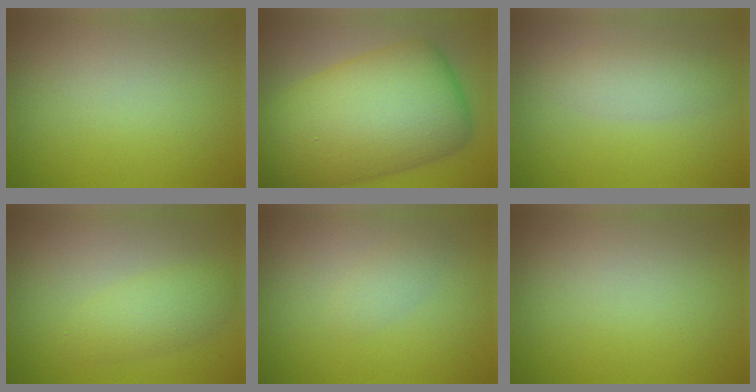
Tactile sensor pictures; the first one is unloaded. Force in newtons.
{"total": 13.5, "press": 13.5, "slide": 0.2}
{"total": 2.3, "press": 2.3, "slide": 0.1}
{"total": 2.7, "press": 2.7, "slide": 0.1}
{"total": 1.2, "press": 1.2, "slide": 0.0}
{"total": 0.0}